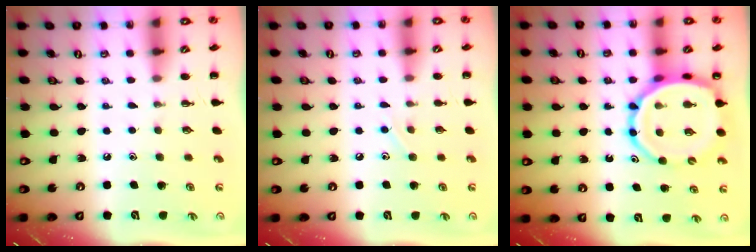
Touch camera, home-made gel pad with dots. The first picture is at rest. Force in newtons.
{"total": 4.5, "press": 4.3, "slide": 1.1}
{"total": 13.5, "press": 13.0, "slide": 3.5}